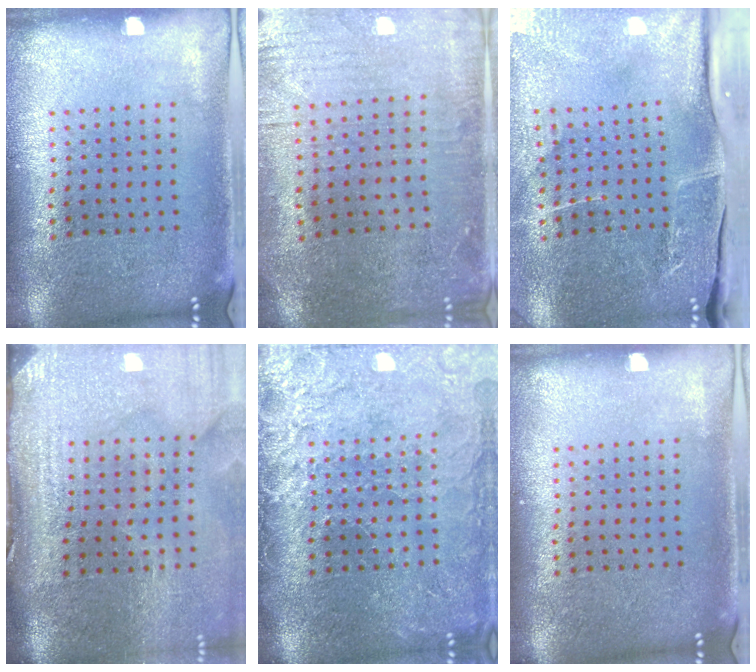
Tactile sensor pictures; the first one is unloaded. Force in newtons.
{"total": 0.7, "press": 0.5, "slide": 0.5}
{"total": 4.6, "press": 4.0, "slide": 2.4}
{"total": 4.6, "press": 3.8, "slide": 2.6}
{"total": 3.9, "press": 3.4, "slide": 1.9}
{"total": 0.0}